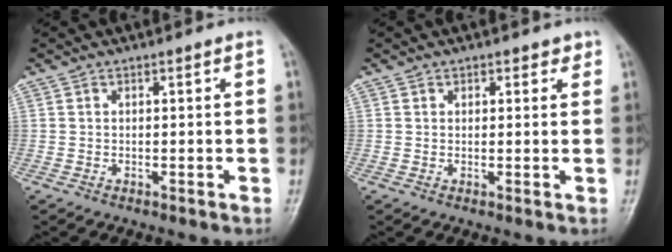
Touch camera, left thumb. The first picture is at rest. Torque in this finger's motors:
{"motor_torque": [-0.30, 0.04, -0.55, -0.08, -0.03]}